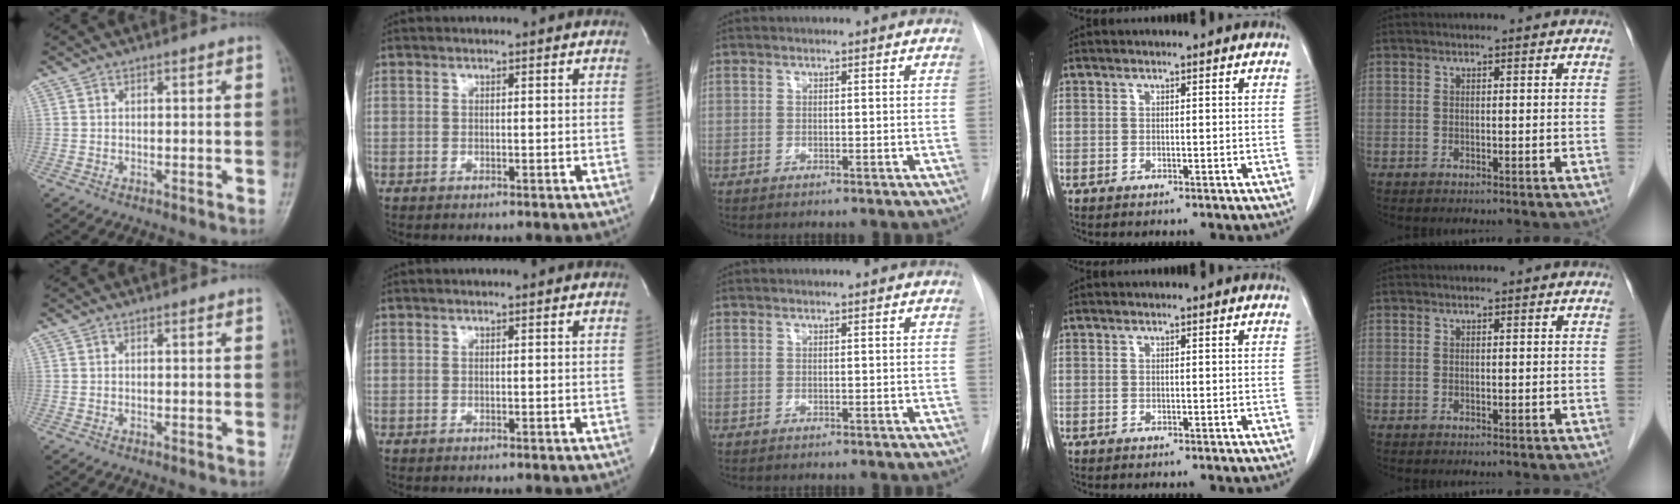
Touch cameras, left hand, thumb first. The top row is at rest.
{}